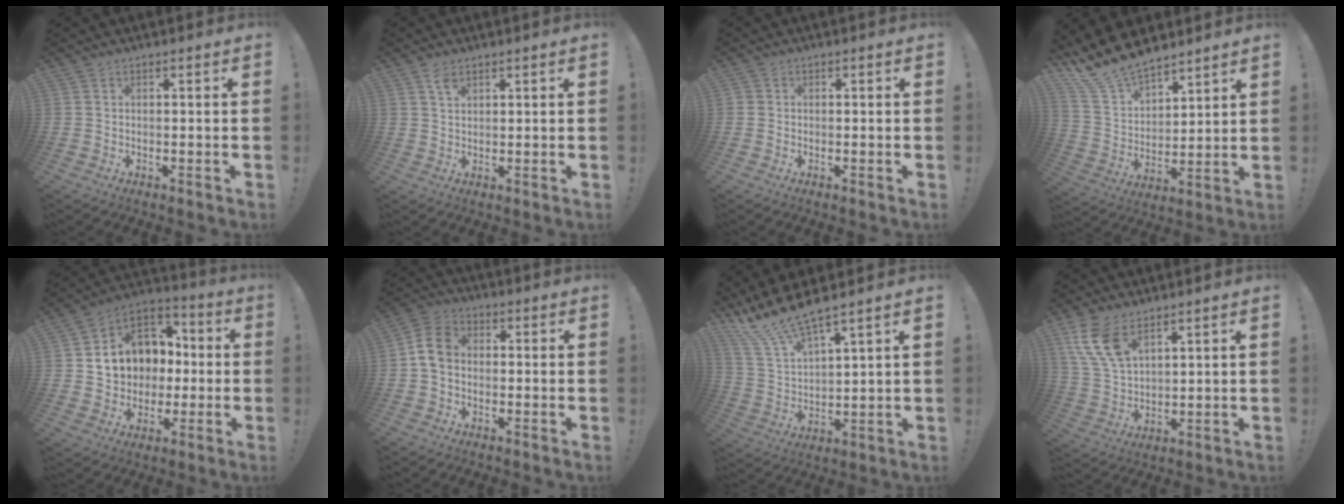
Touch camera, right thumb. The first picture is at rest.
{"total": 3.0, "force": [2.0, 1.4, 1.7], "torque": [-0.024, -0.011, 0.036]}
{"total": 1.0, "force": [0.1, 1.0, 0.2], "torque": [-0.008, 0.004, 0.003]}
{"total": 14.3, "force": [12.4, 5.7, 4.3], "torque": [-0.101, -0.093, 0.234]}
{"total": 13.9, "force": [1.5, 12.2, 6.4], "torque": [-0.081, -0.002, 0.049]}
{"total": 7.9, "force": [0.0, 6.1, 5.0], "torque": [-0.086, 0.019, 0.004]}
{"total": 11.3, "force": [10.3, 1.0, 4.7], "torque": [-0.112, -0.073, 0.185]}
{"total": 10.4, "force": [6.3, 5.1, 6.5], "torque": [-0.130, -0.022, 0.122]}